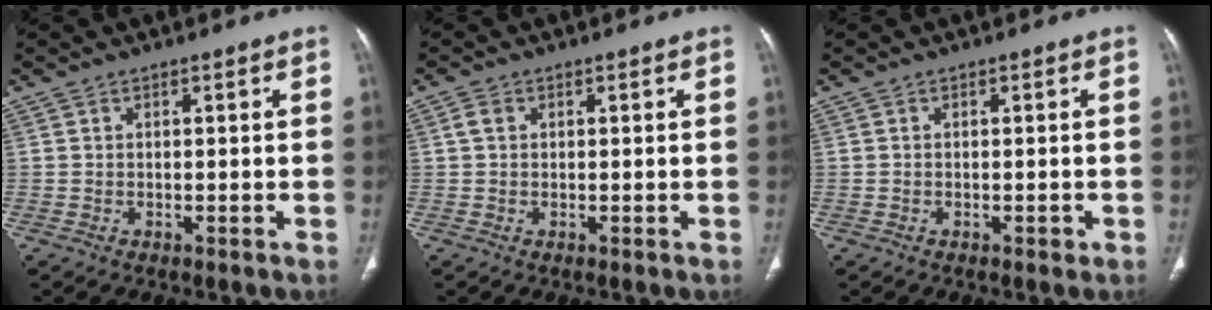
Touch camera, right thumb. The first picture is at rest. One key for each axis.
{"total": 1.6, "fx": 0.4, "fy": 1.2, "fz": 0.9, "tx": -0.020, "ty": 0.004, "tz": 0.008}
{"total": 0.7, "fx": -0.3, "fy": 0.4, "fz": 0.4, "tx": -0.003, "ty": 0.000, "tz": -0.005}